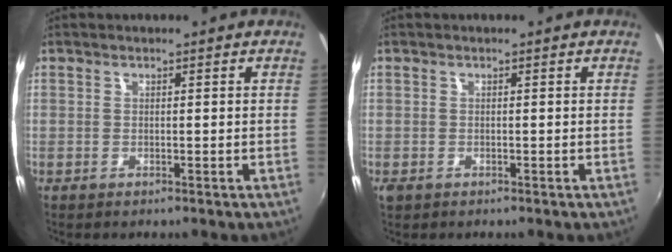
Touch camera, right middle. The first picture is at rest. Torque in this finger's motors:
{"motor_torque": [0.10, -0.08, 0.01, 0.02]}